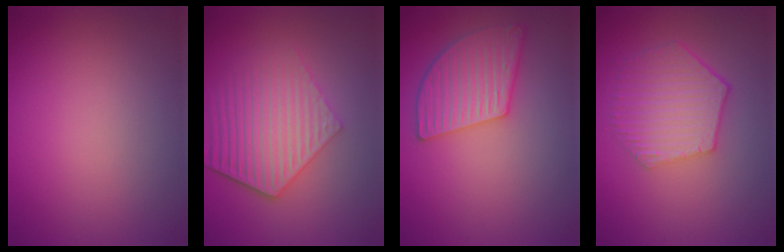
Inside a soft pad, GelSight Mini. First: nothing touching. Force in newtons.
{"total": 5.6, "press": 4.3, "slide": 3.6}
{"total": 4.8, "press": 4.3, "slide": 2.1}
{"total": 5.6, "press": 4.1, "slide": 3.7}